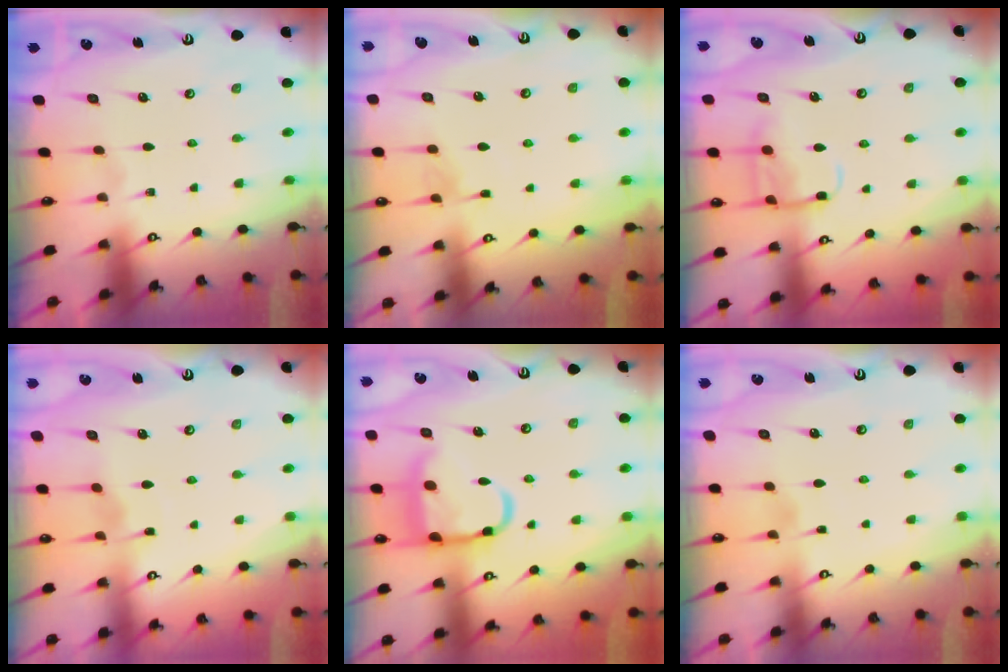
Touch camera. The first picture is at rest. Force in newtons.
{"total": 5.6, "press": 5.5, "slide": 0.7}
{"total": 12.0, "press": 12.0, "slide": 1.2}
{"total": 2.8, "press": 2.8, "slide": 0.4}
{"total": 14.0, "press": 13.9, "slide": 1.4}
{"total": 2.0, "press": 2.0, "slide": 0.1}